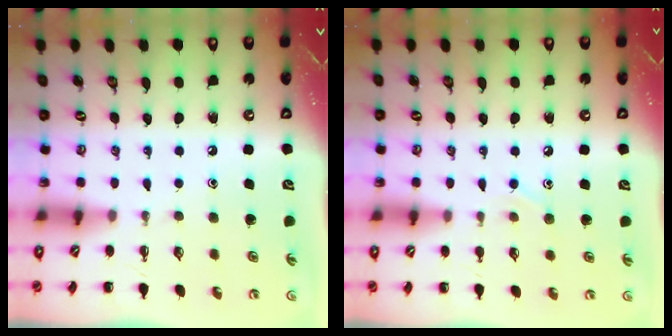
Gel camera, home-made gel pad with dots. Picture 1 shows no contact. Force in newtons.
{"total": 7.0, "press": 6.7, "slide": 2.0}